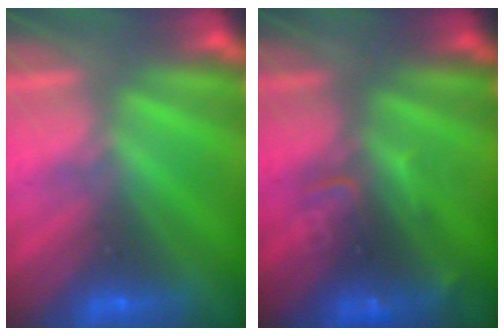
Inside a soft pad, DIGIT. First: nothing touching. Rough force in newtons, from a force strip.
{"total": 4.5}